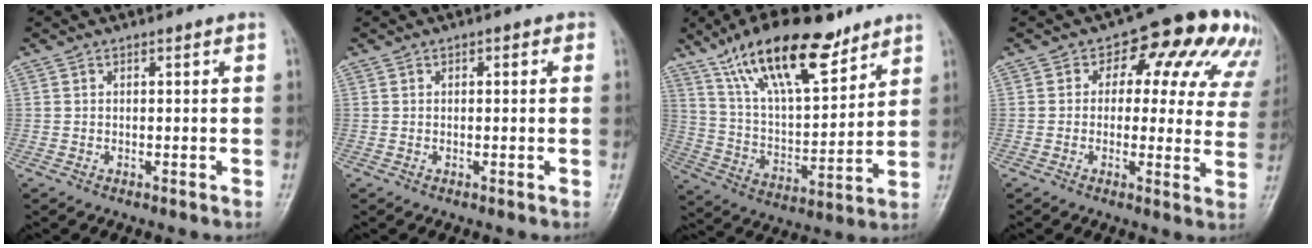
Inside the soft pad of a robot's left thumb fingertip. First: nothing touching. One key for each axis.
{"total": 1.5, "fx": 0.5, "fy": 0.9, "fz": 1.1, "tx": -0.007, "ty": 0.003, "tz": 0.002}
{"total": 20.4, "fx": 13.3, "fy": 7.7, "fz": 13.4, "tx": -0.203, "ty": -0.052, "tz": 0.241}
{"total": 15.7, "fx": 6.6, "fy": 9.3, "fz": 10.8, "tx": -0.070, "ty": 0.001, "tz": 0.060}